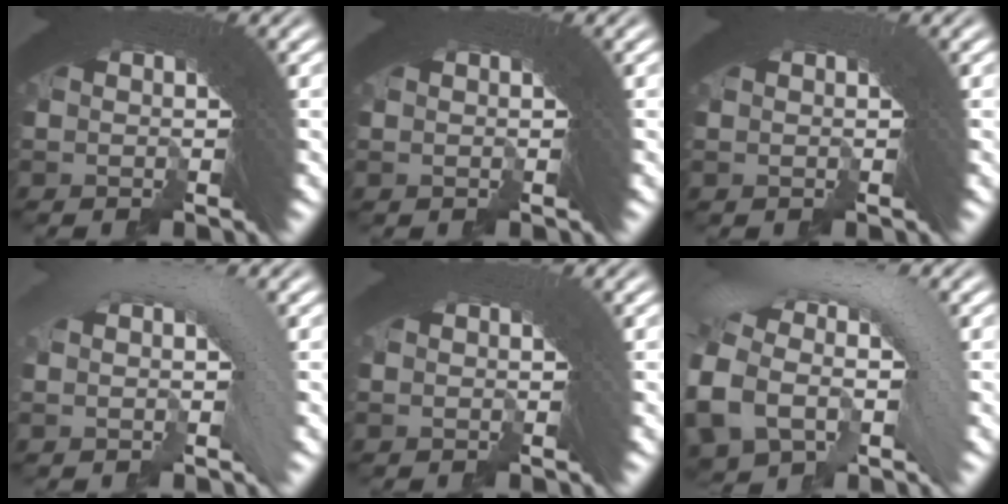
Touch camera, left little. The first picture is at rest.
{"total": 0.0}
{"total": 0.0}
{"total": 2.5, "force": [0.7, 0.2, 2.3], "torque": [-0.017, 0.028, 0.008]}
{"total": 0.0}
{"total": 5.2, "force": [-0.4, 3.0, 4.2], "torque": [-0.075, 0.010, -0.007]}